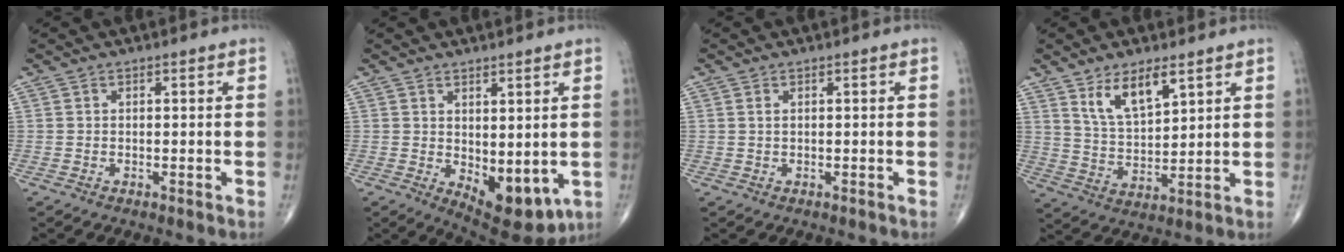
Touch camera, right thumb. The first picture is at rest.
{"total": 9.9, "force": [-1.1, 4.8, 8.6], "torque": [-0.091, -0.019, 0.004]}
{"total": 0.6, "force": [0.3, 0.3, 0.5], "torque": [-0.014, 0.006, 0.007]}
{"total": 9.2, "force": [5.5, 3.7, 6.4], "torque": [-0.103, -0.034, 0.110]}